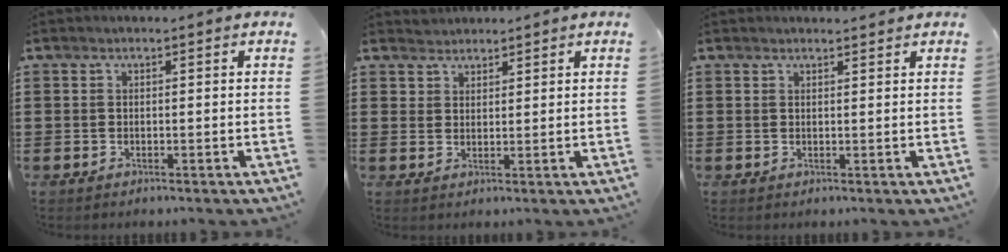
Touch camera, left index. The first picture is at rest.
{"total": 2.2, "force": [2.0, 0.9, -0.6], "torque": [0.005, 0.005, 0.041]}
{"total": 1.1, "force": [1.0, 0.0, 0.2], "torque": [-0.006, -0.002, 0.021]}